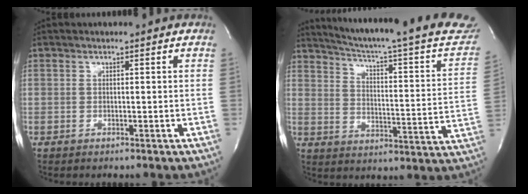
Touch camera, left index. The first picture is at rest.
{"total": 28.4, "force": [24.6, 2.9, 13.9], "torque": [-0.202, -0.060, 0.304]}